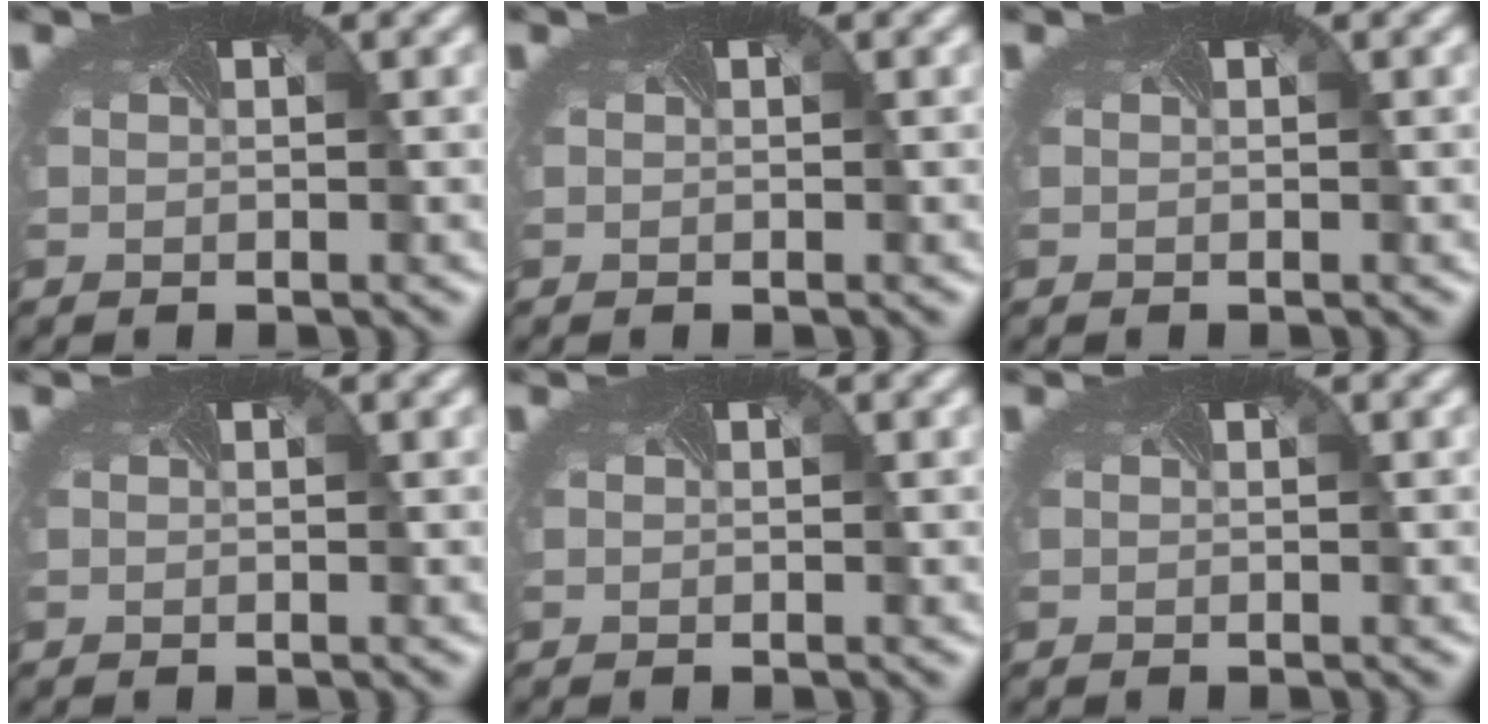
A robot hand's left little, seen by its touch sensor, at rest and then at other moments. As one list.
[{"total": 0.0}, {"total": 0.0}, {"total": 0.0}, {"total": 0.0}, {"total": 0.0}]